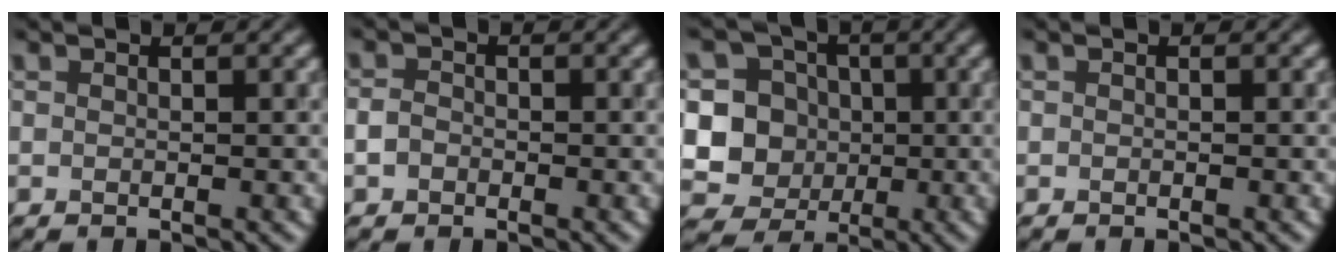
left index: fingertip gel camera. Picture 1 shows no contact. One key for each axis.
{"total": 1.1, "fx": -0.5, "fy": 0.9, "fz": 0.4, "tx": -0.005, "ty": 0.005, "tz": -0.013}
{"total": 8.2, "fx": -0.2, "fy": 7.9, "fz": 2.1, "tx": -0.043, "ty": 0.019, "tz": -0.024}
{"total": 0.0}